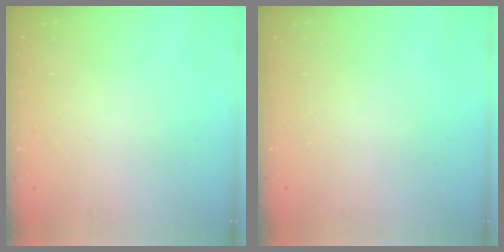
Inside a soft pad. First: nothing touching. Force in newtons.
{"total": 0.0}